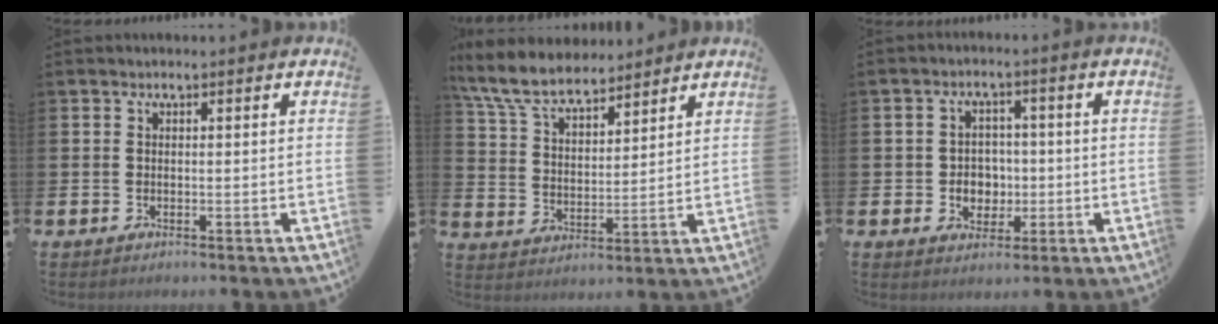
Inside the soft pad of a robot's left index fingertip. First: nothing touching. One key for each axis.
{"total": 8.0, "fx": 7.2, "fy": 2.3, "fz": 2.5, "tx": -0.084, "ty": -0.031, "tz": 0.133}
{"total": 3.5, "fx": -0.5, "fy": 3.4, "fz": 1.0, "tx": -0.017, "ty": 0.000, "tz": -0.018}